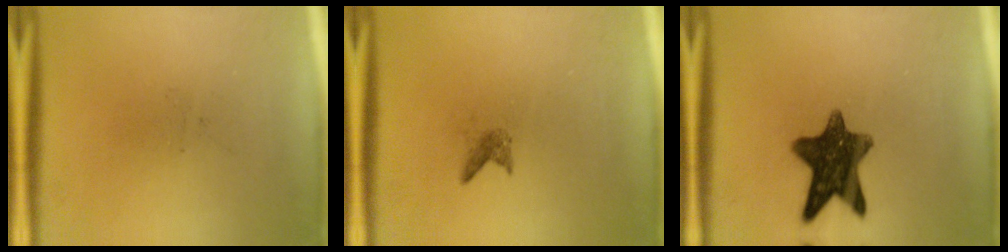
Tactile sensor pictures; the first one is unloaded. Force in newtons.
{"total": 0.9}
{"total": 11.4}